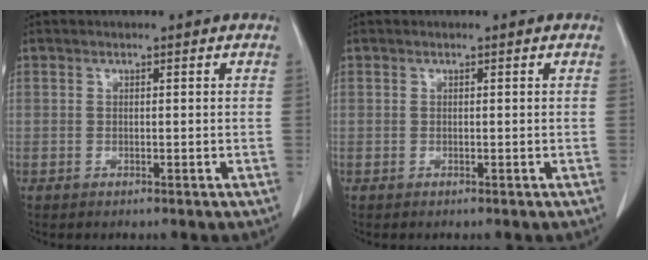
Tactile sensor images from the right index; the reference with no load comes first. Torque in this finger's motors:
{"motor_torque": [-0.01, -0.01, 0.00, 0.00]}